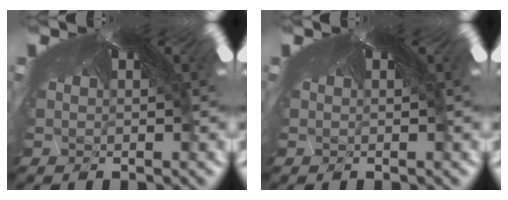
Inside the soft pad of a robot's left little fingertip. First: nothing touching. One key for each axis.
{"total": 0.0}